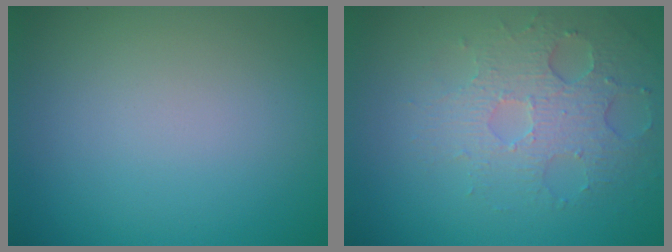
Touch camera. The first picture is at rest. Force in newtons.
{"total": 3.5, "press": 3.2, "slide": 1.5}